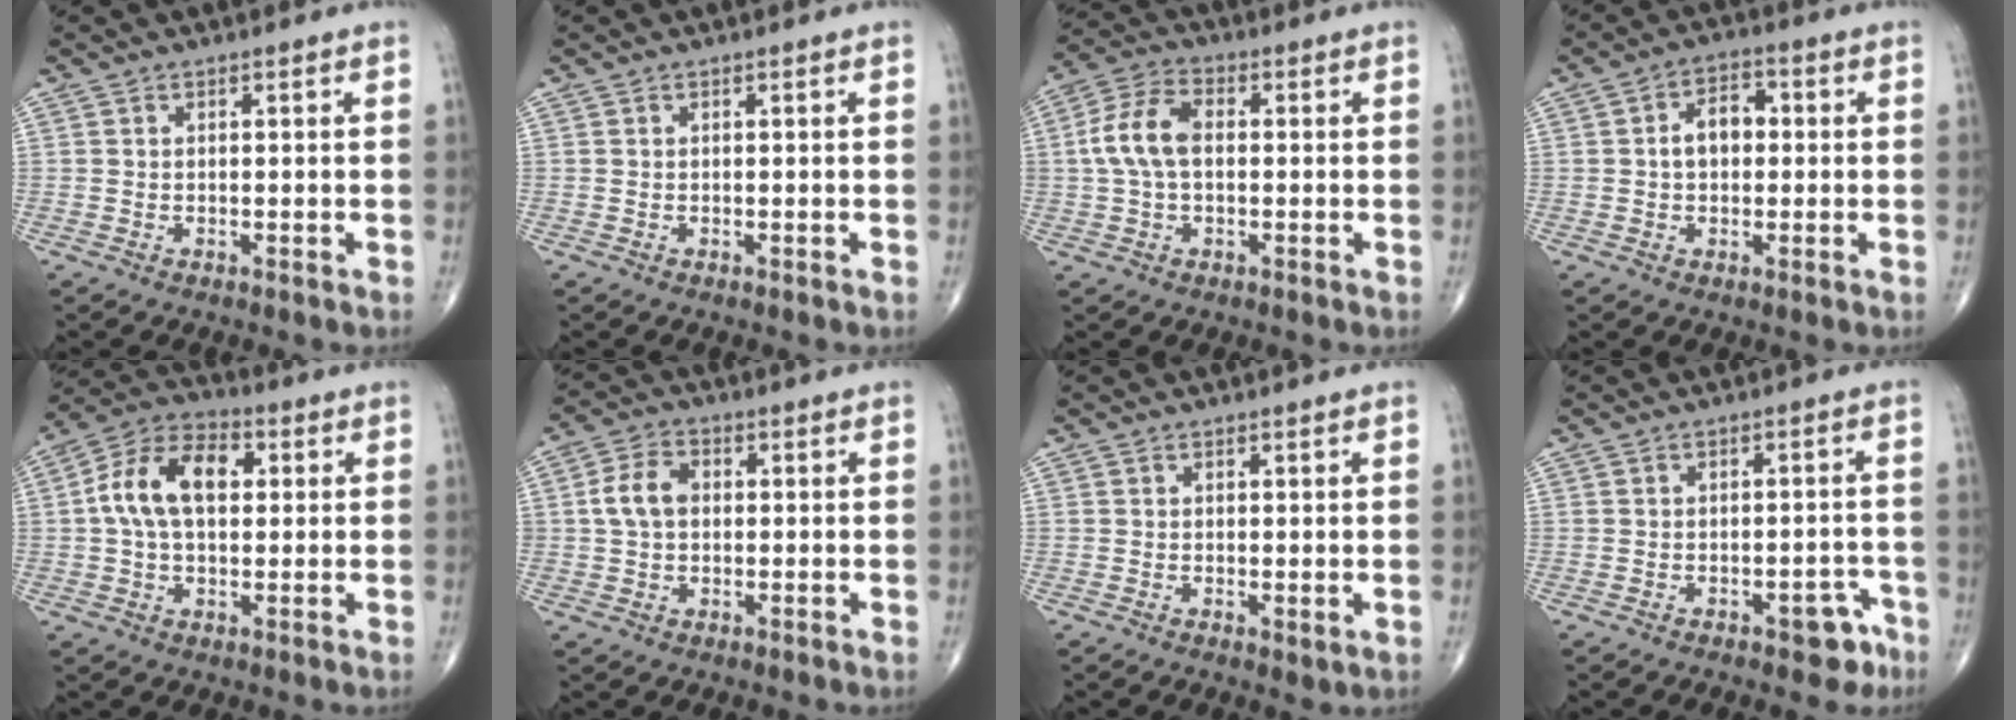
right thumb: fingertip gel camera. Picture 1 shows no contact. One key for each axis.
{"total": 0.0}
{"total": 8.8, "fx": 0.4, "fy": 5.2, "fz": 7.1, "tx": -0.150, "ty": 0.024, "tz": 0.003}
{"total": 6.1, "fx": 0.3, "fy": 4.1, "fz": 4.5, "tx": -0.062, "ty": 0.019, "tz": -0.003}
{"total": 13.1, "fx": 2.0, "fy": 8.0, "fz": 10.2, "tx": -0.179, "ty": 0.028, "tz": 0.026}
{"total": 6.3, "fx": 0.6, "fy": 4.5, "fz": 4.4, "tx": -0.082, "ty": 0.016, "tz": 0.007}
{"total": 1.5, "fx": -0.1, "fy": 0.6, "fz": 1.4, "tx": -0.024, "ty": -0.008, "tz": -0.002}
{"total": 4.9, "fx": -2.9, "fy": 2.4, "fz": 3.1, "tx": -0.015, "ty": 0.025, "tz": -0.034}